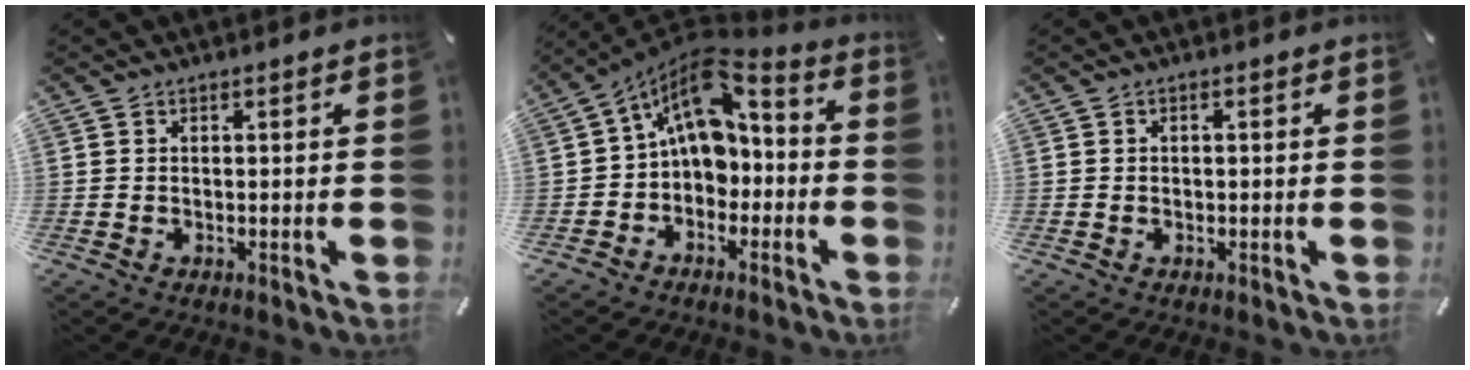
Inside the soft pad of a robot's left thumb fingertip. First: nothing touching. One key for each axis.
{"total": 11.9, "fx": 2.0, "fy": 8.9, "fz": 7.6, "tx": -0.128, "ty": -0.017, "tz": 0.036}
{"total": 0.8, "fx": -0.1, "fy": 0.6, "fz": 0.6, "tx": -0.012, "ty": 0.004, "tz": -0.004}